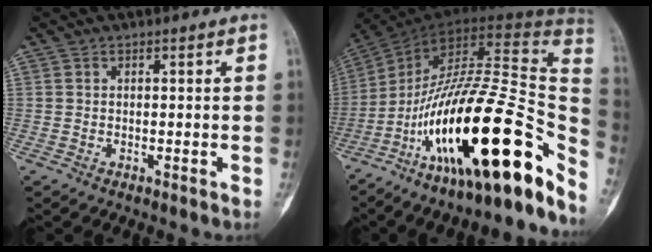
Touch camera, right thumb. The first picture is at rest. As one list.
[{"total": 34.2, "force": [-15.1, 10.4, 28.9], "torque": [-0.378, 0.080, -0.239]}]